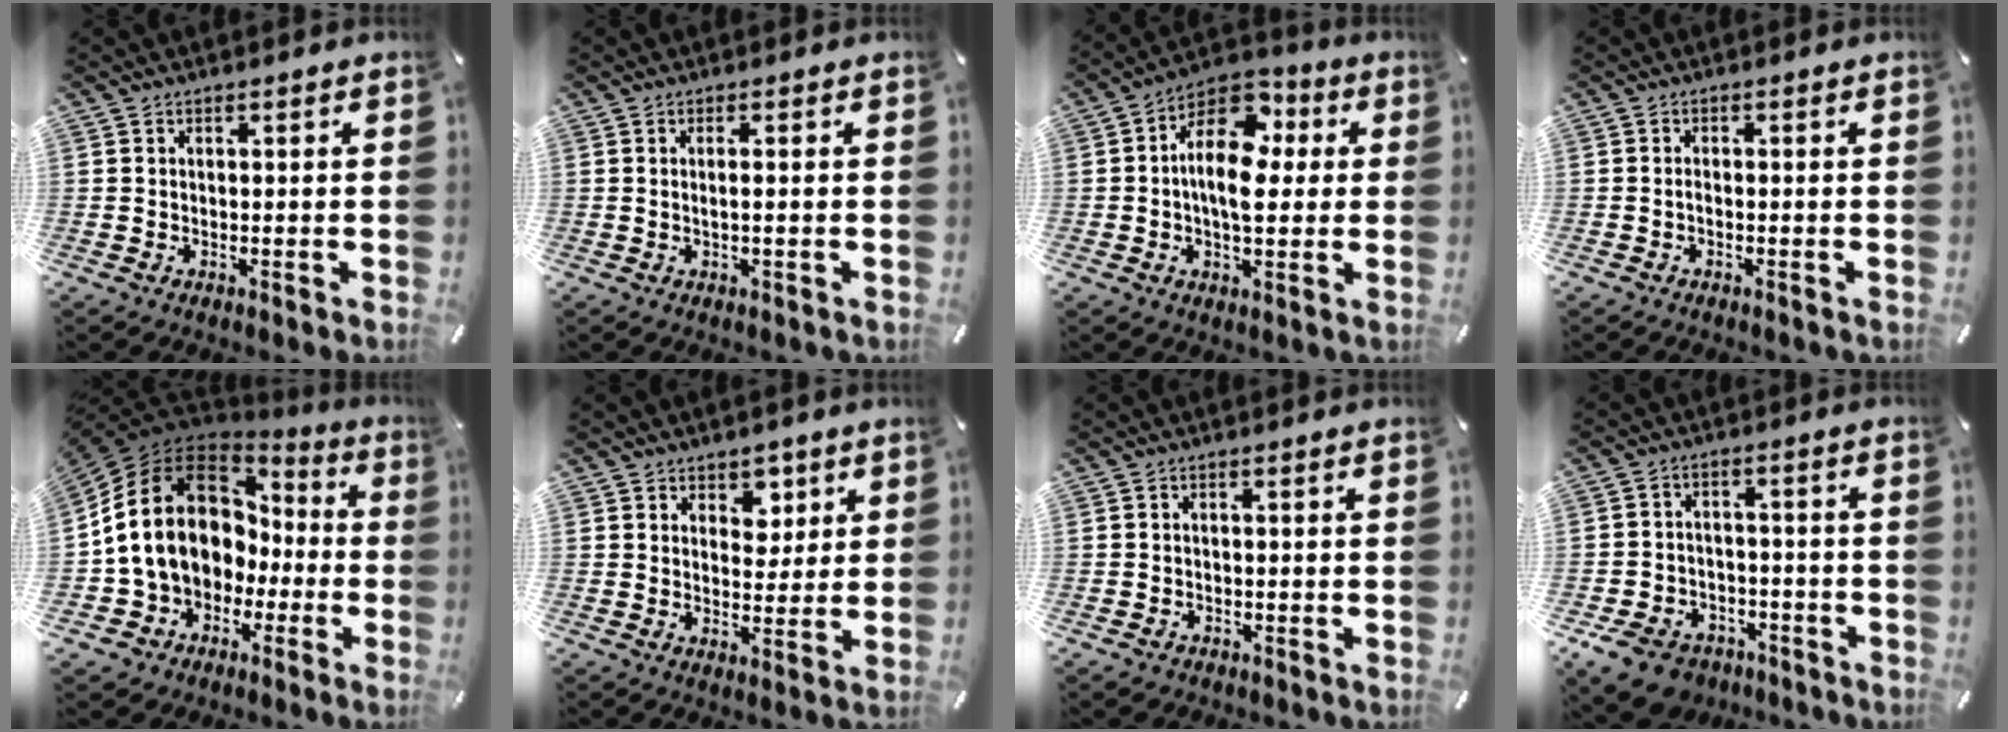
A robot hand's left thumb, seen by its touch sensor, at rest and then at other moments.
{"total": 1.5, "force": [0.0, 0.1, 1.5], "torque": [-0.028, -0.006, 0.000]}
{"total": 14.0, "force": [1.9, 9.0, 10.5], "torque": [-0.177, -0.017, 0.035]}
{"total": 0.9, "force": [-0.6, 0.3, 0.6], "torque": [-0.015, -0.002, -0.011]}
{"total": 17.2, "force": [1.1, 14.2, 9.6], "torque": [-0.211, 0.000, 0.020]}
{"total": 5.2, "force": [2.7, 4.1, 1.6], "torque": [0.001, -0.015, 0.039]}
{"total": 1.0, "force": [-0.5, 0.8, 0.2], "torque": [-0.005, 0.001, -0.013]}
{"total": 9.0, "force": [-5.8, 6.0, 3.4], "torque": [-0.068, 0.043, -0.102]}